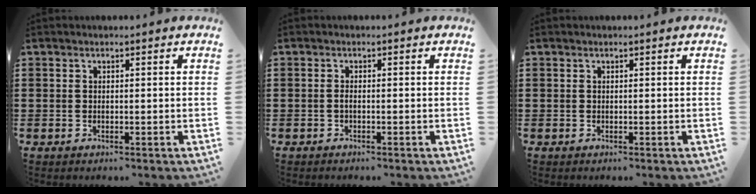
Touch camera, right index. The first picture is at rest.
{"total": 0.9, "force": [-0.5, 0.1, 0.7], "torque": [-0.016, -0.004, -0.008]}
{"total": 0.0}